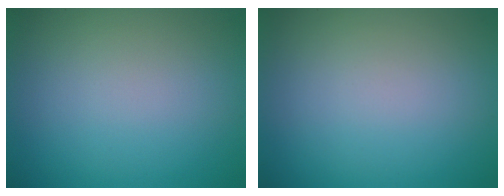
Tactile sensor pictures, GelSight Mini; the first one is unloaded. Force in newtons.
{"total": 0.0}